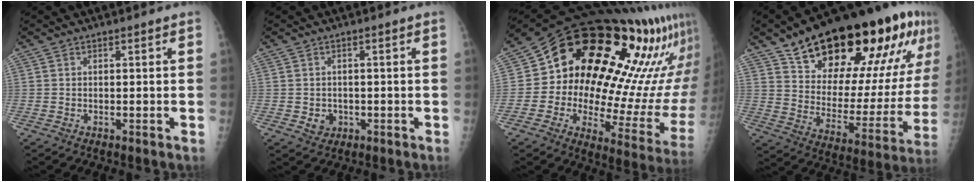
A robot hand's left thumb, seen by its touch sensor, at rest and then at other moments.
{"total": 3.0, "force": [-0.6, 2.7, 1.1], "torque": [-0.002, 0.003, -0.002]}
{"total": 31.4, "force": [13.9, 11.7, 25.6], "torque": [-0.305, -0.003, 0.215]}
{"total": 32.5, "force": [19.7, 12.9, 22.3], "torque": [-0.310, -0.047, 0.305]}